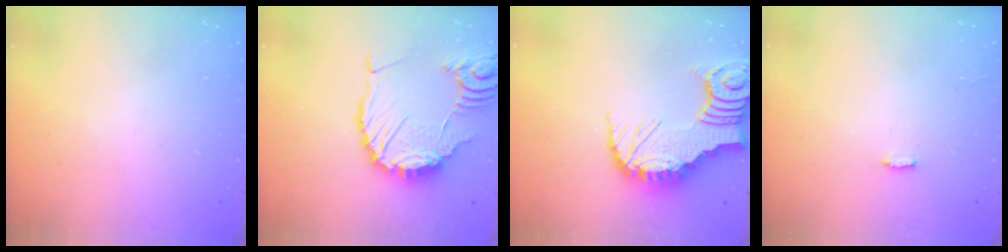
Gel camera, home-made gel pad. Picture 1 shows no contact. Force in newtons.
{"total": 13.0, "press": 12.9, "slide": 1.7}
{"total": 9.3, "press": 9.2, "slide": 0.9}
{"total": 4.7, "press": 4.7, "slide": 0.4}